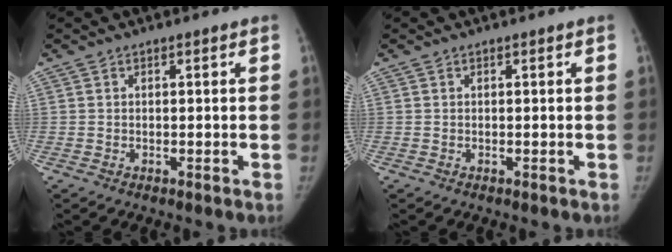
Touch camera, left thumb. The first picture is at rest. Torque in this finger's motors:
{"motor_torque": [0.00, 0.00, 0.05, -0.05, 0.00]}